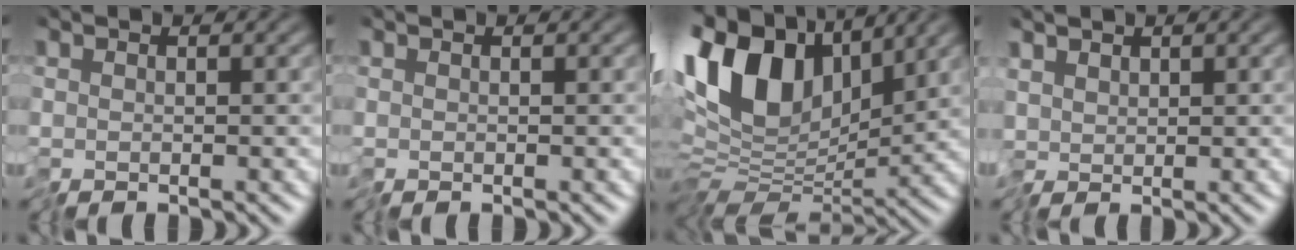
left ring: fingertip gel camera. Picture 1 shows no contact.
{"total": 0.0}
{"total": 12.6, "force": [4.5, 7.5, 9.1], "torque": [-0.190, 0.020, 0.072]}
{"total": 1.6, "force": [0.6, 1.3, 0.7], "torque": [-0.023, 0.003, 0.006]}